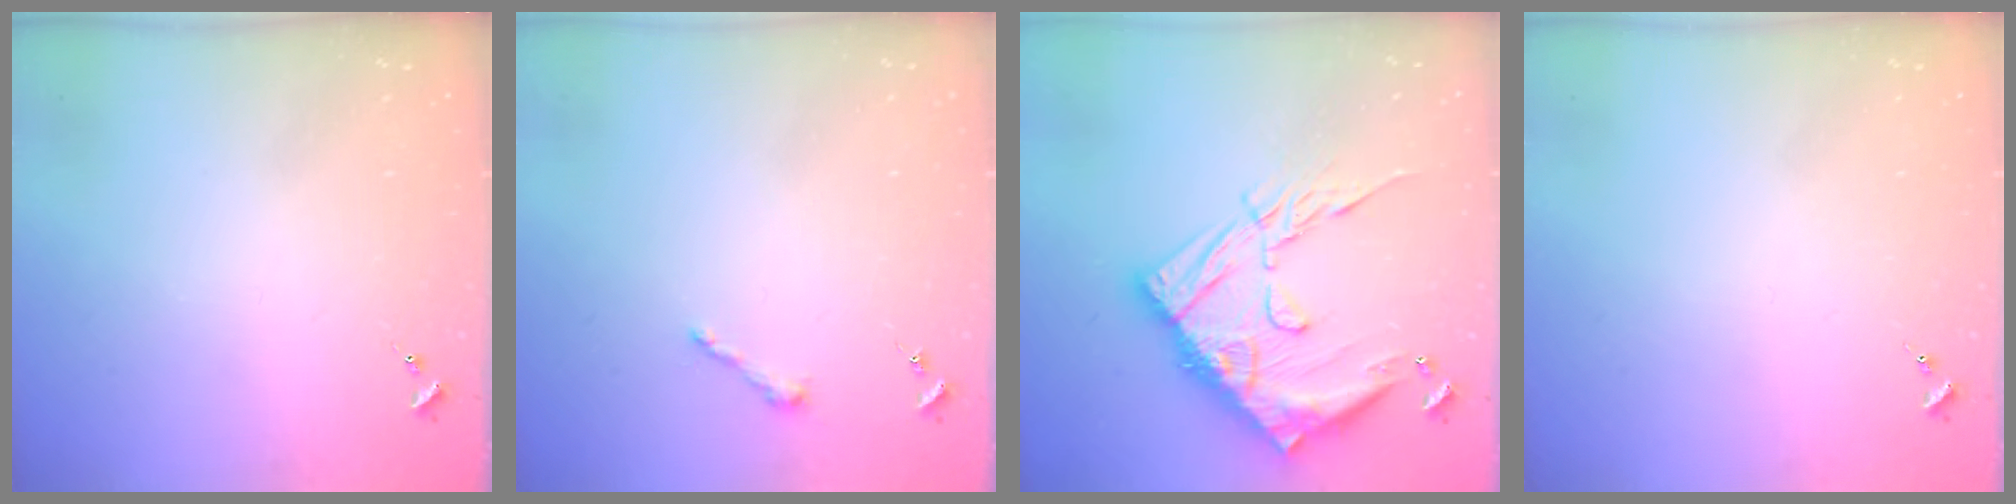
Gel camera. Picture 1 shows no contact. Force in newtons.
{"total": 4.3, "press": 4.3, "slide": 0.5}
{"total": 22.5, "press": 22.4, "slide": 2.1}
{"total": 0.0}